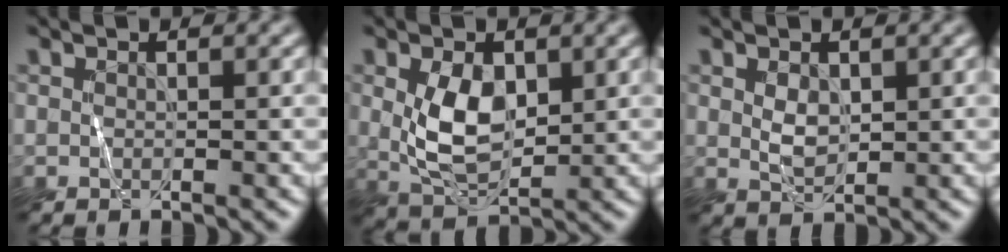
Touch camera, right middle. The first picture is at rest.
{"total": 4.8, "force": [0.7, 2.9, 3.7], "torque": [-0.085, 0.000, 0.022]}
{"total": 1.5, "force": [0.6, 1.0, 1.0], "torque": [-0.028, -0.002, 0.018]}